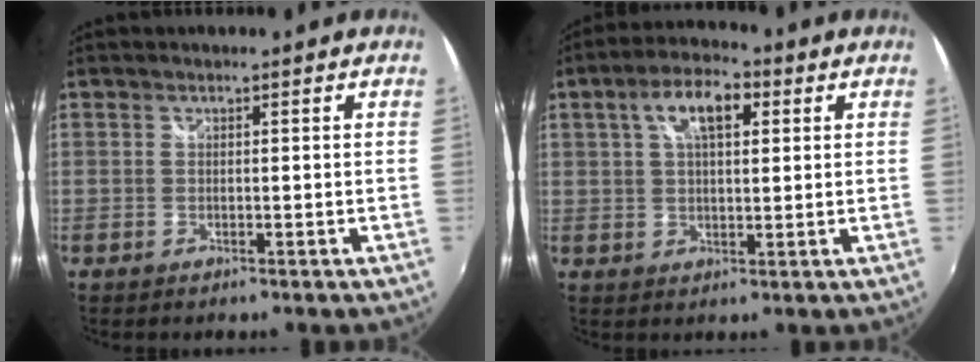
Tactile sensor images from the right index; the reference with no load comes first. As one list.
[{"total": 8.4, "force": [3.0, 3.9, 6.8], "torque": [-0.120, 0.022, 0.050]}]